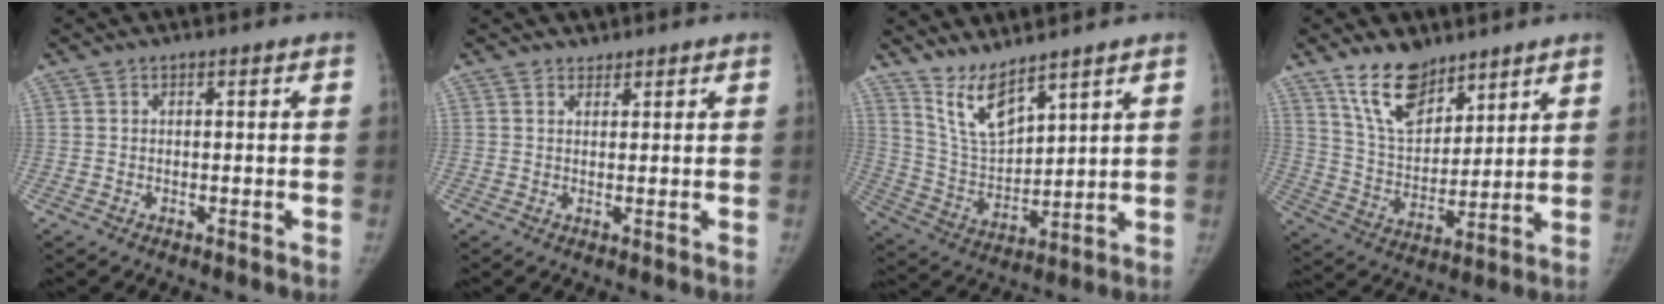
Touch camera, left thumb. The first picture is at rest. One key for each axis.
{"total": 1.3, "fx": 1.1, "fy": 0.8, "fz": -0.1, "tx": 0.013, "ty": -0.007, "tz": 0.011}
{"total": 8.7, "fx": 7.2, "fy": 1.9, "fz": 4.5, "tx": -0.082, "ty": -0.061, "tz": 0.161}
{"total": 12.4, "fx": 9.0, "fy": 6.2, "fz": 5.9, "tx": -0.078, "ty": -0.057, "tz": 0.179}